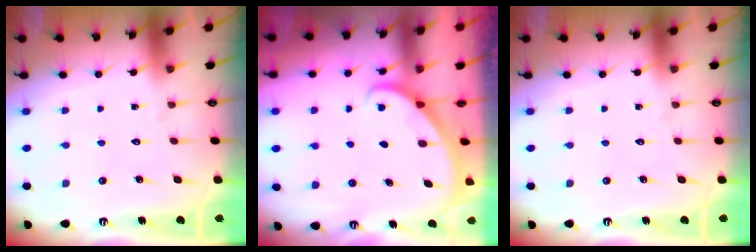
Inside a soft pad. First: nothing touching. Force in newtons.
{"total": 1.6, "press": 1.6, "slide": 0.0}
{"total": 0.0}